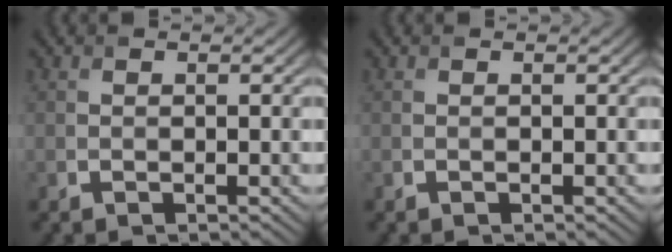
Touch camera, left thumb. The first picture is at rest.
{"total": 0.0}